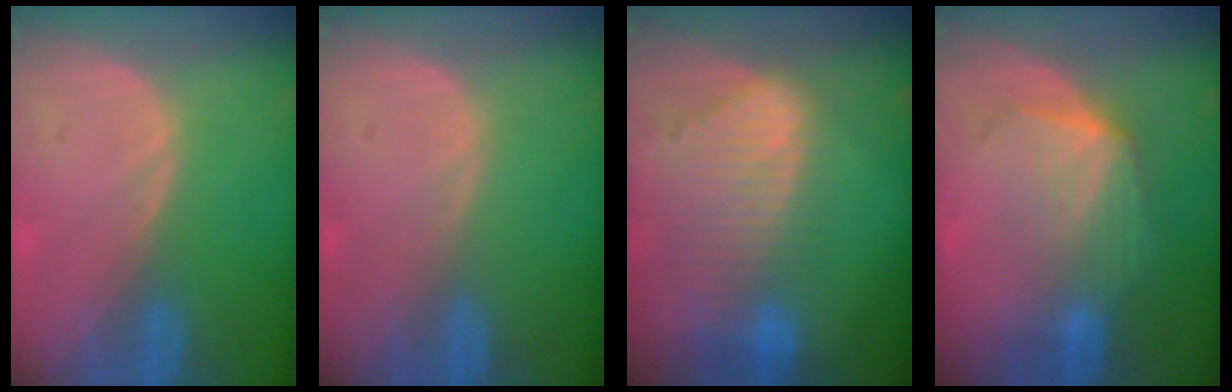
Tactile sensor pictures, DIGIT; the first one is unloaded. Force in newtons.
{"total": 0.0}
{"total": 9.3, "press": 8.2, "slide": 4.5}
{"total": 7.1, "press": 6.5, "slide": 2.9}